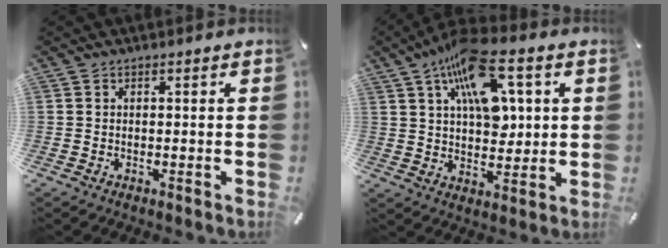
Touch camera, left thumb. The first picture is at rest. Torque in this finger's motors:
{"motor_torque": [2.05, 2.02, 2.09, -0.68, 0.65]}